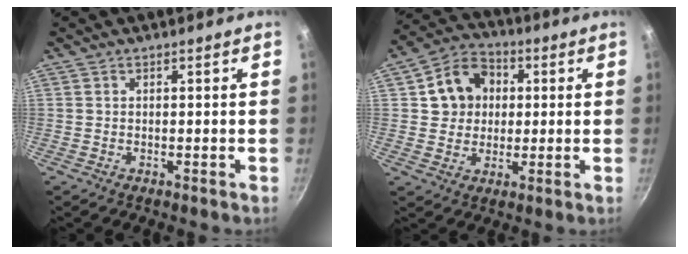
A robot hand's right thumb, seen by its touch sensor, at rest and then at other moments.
{"total": 10.8, "force": [1.8, 9.2, 5.3], "torque": [-0.056, 0.010, 0.023]}